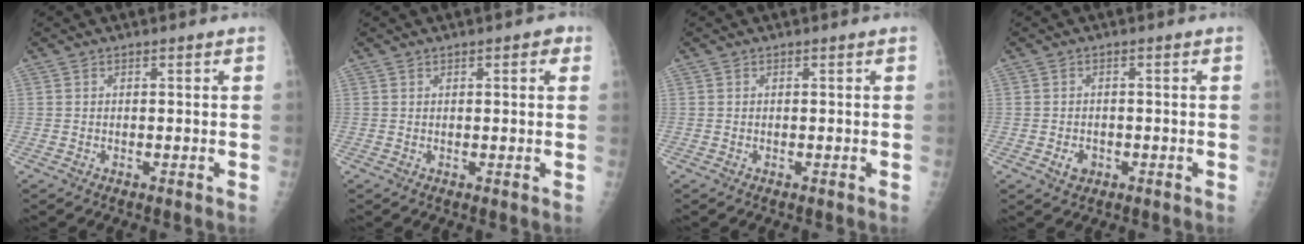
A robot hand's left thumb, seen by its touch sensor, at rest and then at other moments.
{"total": 2.5, "force": [1.1, 1.0, 2.0], "torque": [-0.017, 0.001, 0.011]}
{"total": 0.0}
{"total": 2.5, "force": [-0.9, 2.0, 1.3], "torque": [-0.014, 0.003, -0.009]}